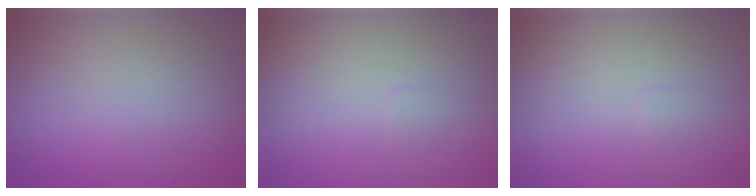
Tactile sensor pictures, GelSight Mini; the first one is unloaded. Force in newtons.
{"total": 0.5, "press": 0.5, "slide": 0.0}
{"total": 0.5, "press": 0.5, "slide": 0.0}